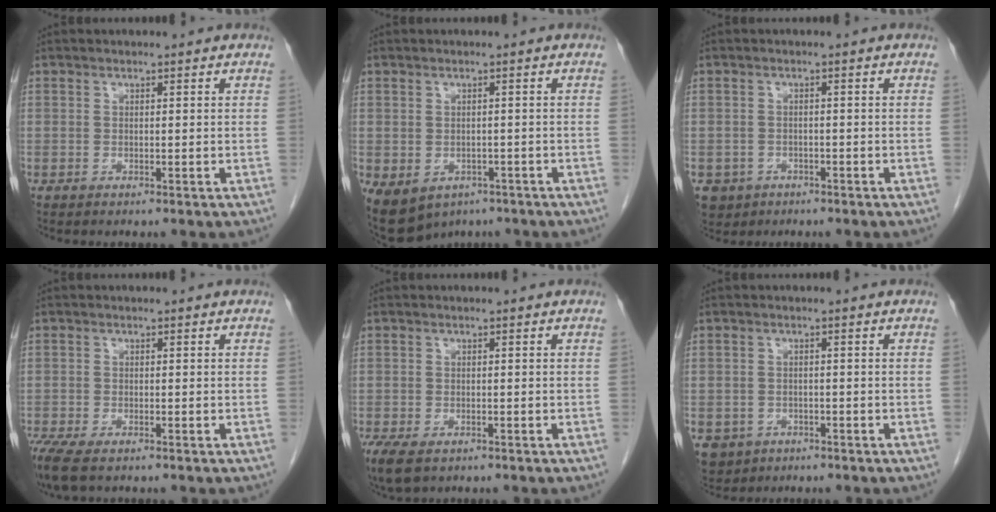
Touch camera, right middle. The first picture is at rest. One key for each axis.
{"total": 8.9, "fx": -4.9, "fy": 6.4, "fz": 3.8, "tx": -0.079, "ty": 0.001, "tz": -0.063}
{"total": 4.2, "fx": -2.3, "fy": 3.5, "fz": 0.8, "tx": -0.017, "ty": 0.005, "tz": -0.032}
{"total": 5.9, "fx": -4.3, "fy": 1.9, "fz": 3.6, "tx": -0.076, "ty": -0.017, "tz": -0.077}
{"total": 6.1, "fx": -3.7, "fy": 3.3, "fz": 3.6, "tx": -0.081, "ty": -0.014, "tz": -0.061}
{"total": 5.3, "fx": -2.7, "fy": 4.3, "fz": 1.3, "tx": -0.028, "ty": 0.003, "tz": -0.038}